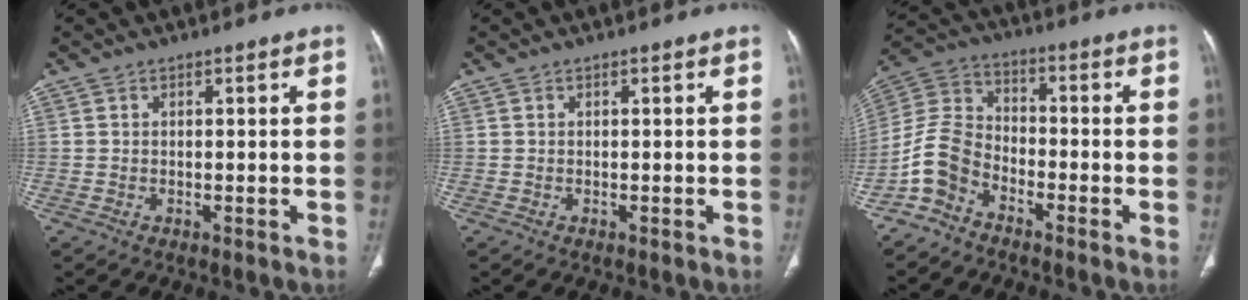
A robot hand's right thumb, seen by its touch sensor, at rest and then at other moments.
{"total": 0.0}
{"total": 8.6, "force": [-5.4, 5.4, 4.1], "torque": [-0.090, 0.044, -0.121]}